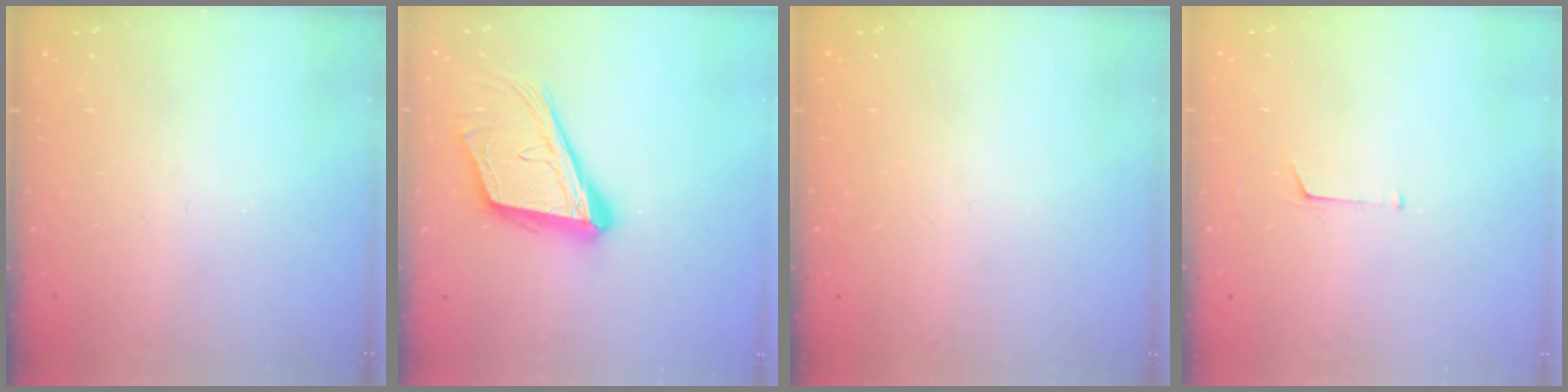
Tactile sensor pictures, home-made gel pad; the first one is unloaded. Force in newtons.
{"total": 17.4, "press": 17.0, "slide": 3.7}
{"total": 1.6, "press": 1.5, "slide": 0.1}
{"total": 3.8, "press": 3.8, "slide": 0.3}